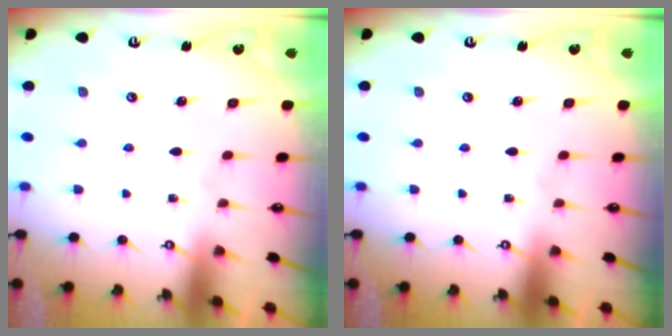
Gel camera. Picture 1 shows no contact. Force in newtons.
{"total": 0.0}